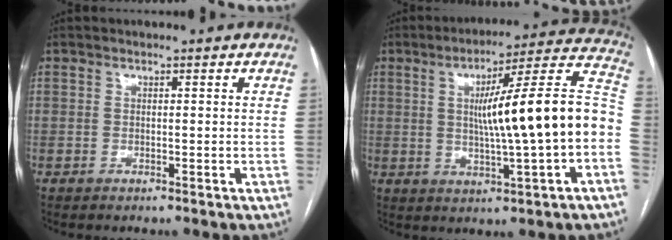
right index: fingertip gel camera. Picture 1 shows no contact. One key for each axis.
{"total": 18.3, "fx": -0.4, "fy": 0.4, "fz": 18.3, "tx": -0.258, "ty": 0.029, "tz": -0.010}